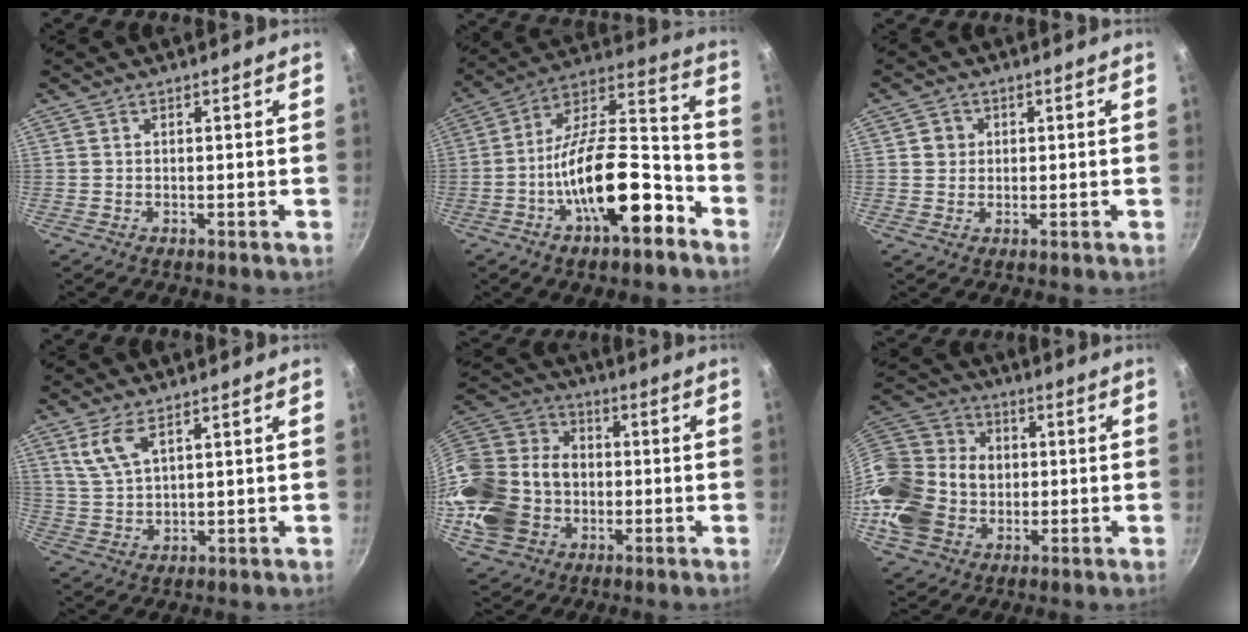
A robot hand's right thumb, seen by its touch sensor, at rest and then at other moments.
{"total": 20.9, "force": [-8.9, 8.6, 16.8], "torque": [-0.244, 0.074, -0.155]}
{"total": 2.8, "force": [0.5, 2.6, 0.7], "torque": [0.003, 0.006, 0.005]}
{"total": 5.7, "force": [3.3, 2.2, 4.2], "torque": [-0.085, -0.021, 0.073]}
{"total": 22.7, "force": [-3.6, 18.2, 13.2], "torque": [-0.268, 0.048, -0.055]}
{"total": 21.5, "force": [-2.3, 17.6, 12.2], "torque": [-0.244, 0.043, -0.037]}